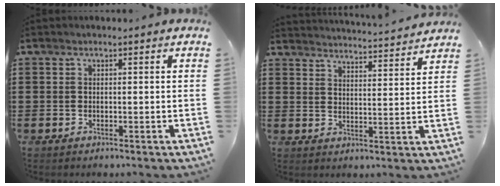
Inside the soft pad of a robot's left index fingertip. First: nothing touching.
{"total": 3.6, "force": [3.6, -0.6, -0.5], "torque": [-0.009, -0.031, 0.059]}